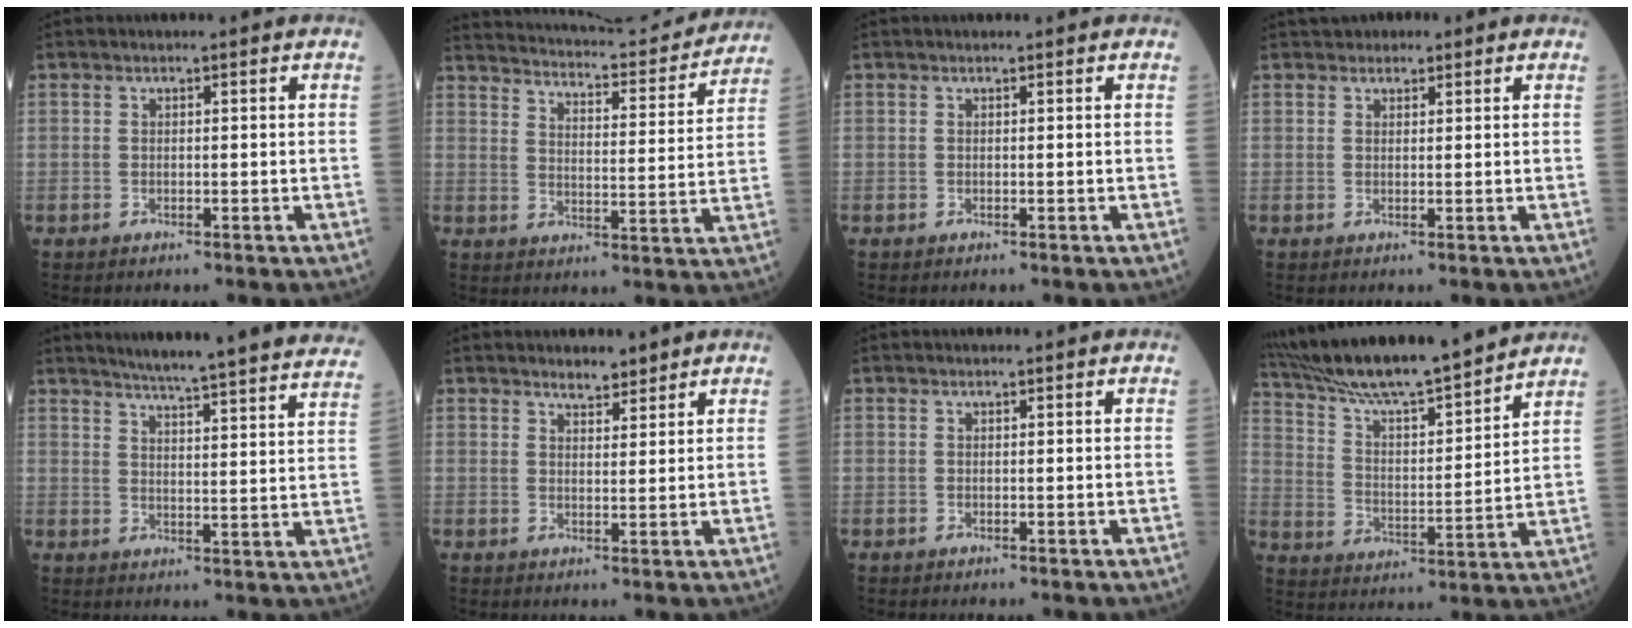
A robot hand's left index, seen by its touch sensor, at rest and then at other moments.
{"total": 20.7, "force": [19.2, 4.0, 6.6], "torque": [-0.103, -0.018, 0.245]}
{"total": 0.0}
{"total": 2.2, "force": [1.6, 1.4, 0.6], "torque": [-0.004, 0.013, 0.018]}
{"total": 27.6, "force": [25.4, 0.3, 10.6], "torque": [-0.156, -0.069, 0.300]}
{"total": 2.5, "force": [2.3, 0.8, 0.6], "torque": [-0.013, 0.000, 0.037]}
{"total": 0.0}
{"total": 19.1, "force": [17.2, 0.8, 8.3], "torque": [-0.152, 0.010, 0.283]}